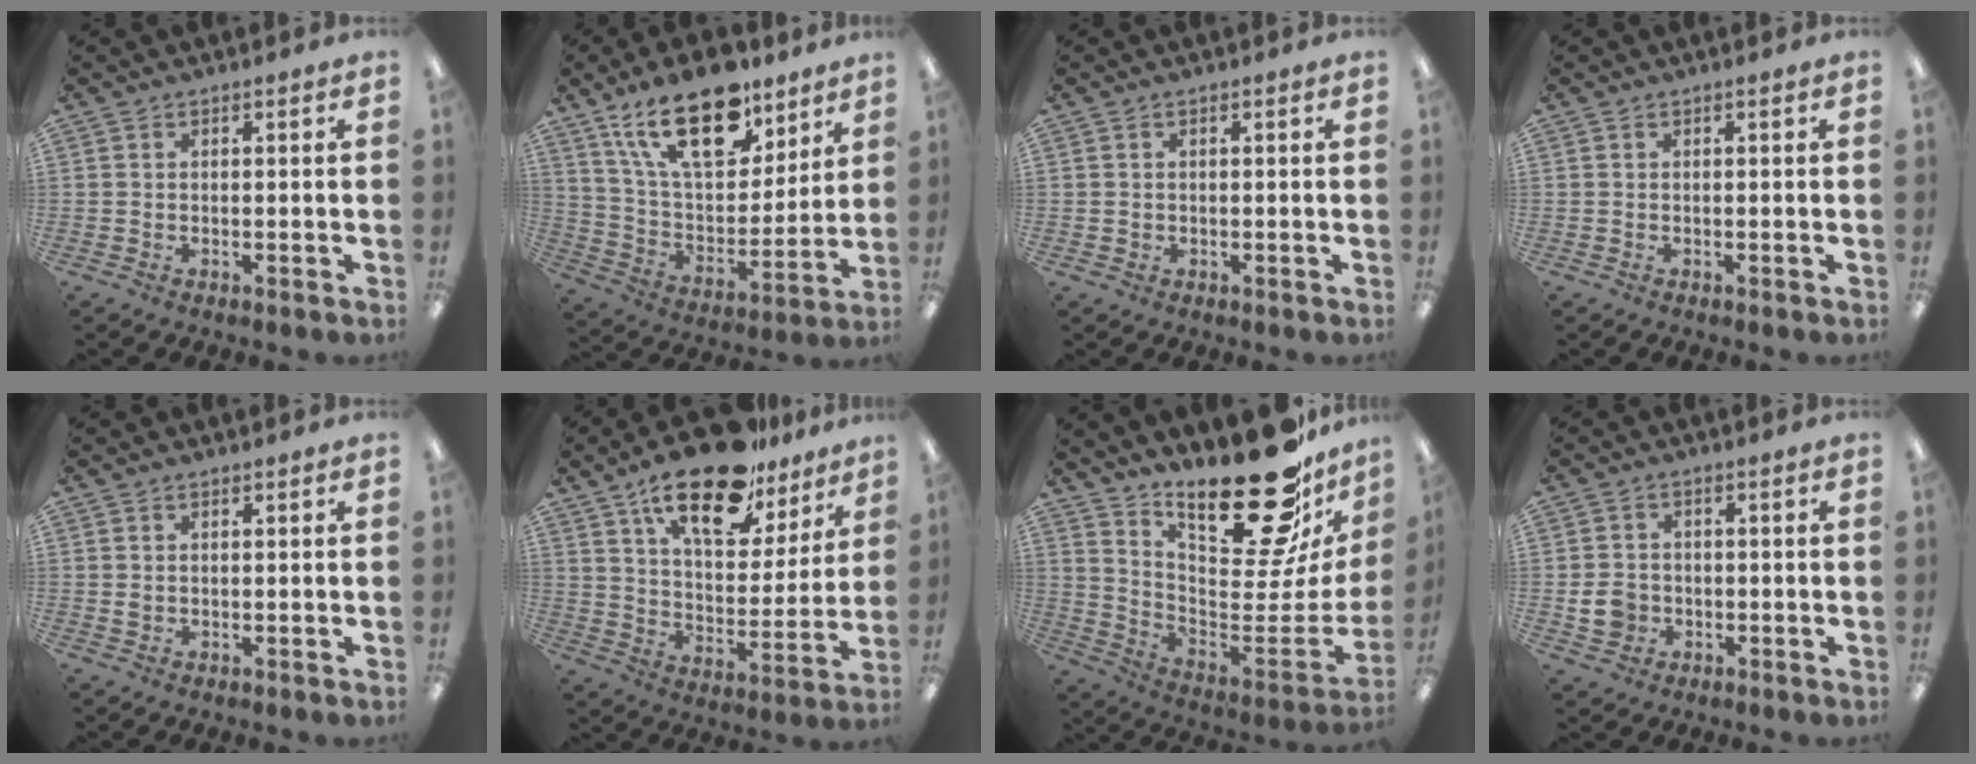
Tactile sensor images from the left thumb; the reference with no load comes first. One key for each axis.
{"total": 22.5, "fx": 14.3, "fy": 10.7, "fz": 13.7, "tx": -0.245, "ty": -0.070, "tz": 0.250}
{"total": 0.8, "fx": 0.2, "fy": 0.7, "fz": 0.0, "tx": -0.001, "ty": 0.005, "tz": 0.002}
{"total": 0.0}
{"total": 1.0, "fx": 0.5, "fy": 0.8, "fz": 0.4, "tx": -0.002, "ty": 0.001, "tz": 0.006}
{"total": 21.3, "fx": 14.8, "fy": 8.9, "fz": 12.5, "tx": -0.200, "ty": -0.083, "tz": 0.252}
{"total": 27.1, "fx": 20.5, "fy": 7.6, "fz": 16.0, "tx": -0.216, "ty": -0.159, "tz": 0.340}
{"total": 5.3, "fx": -1.1, "fy": 4.6, "fz": 2.3, "tx": -0.029, "ty": 0.003, "tz": -0.021}